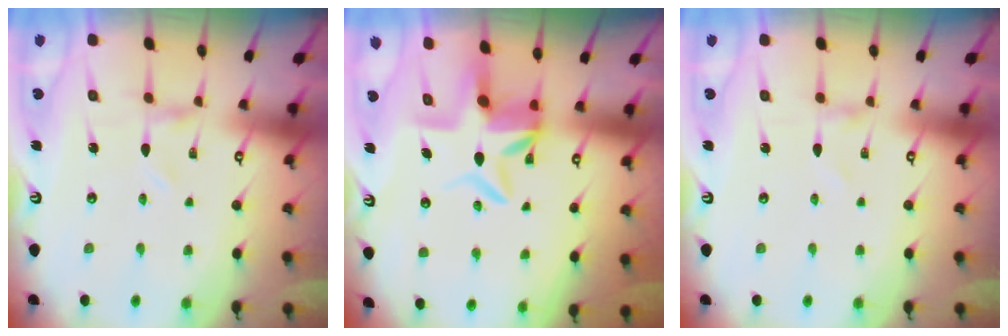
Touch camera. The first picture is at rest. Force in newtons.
{"total": 8.7, "press": 8.2, "slide": 2.9}
{"total": 0.7, "press": 0.6, "slide": 0.1}